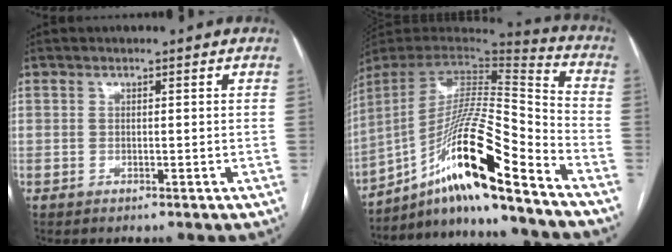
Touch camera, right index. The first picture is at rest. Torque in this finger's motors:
{"motor_torque": [1.34, -0.80, 0.61, 0.21]}